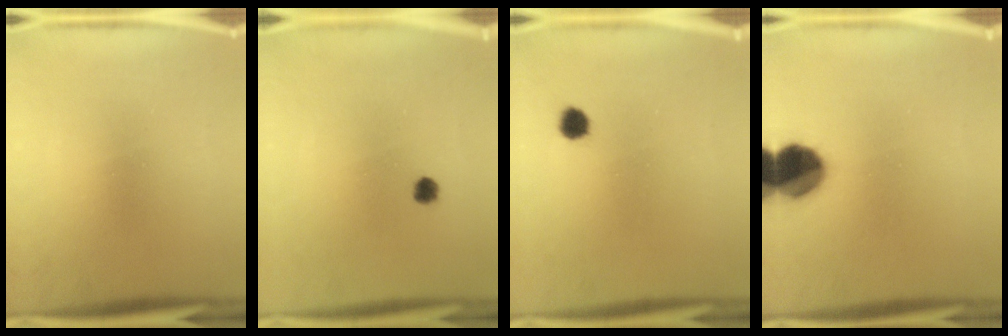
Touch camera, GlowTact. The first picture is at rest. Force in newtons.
{"total": 1.7}
{"total": 2.5}
{"total": 12.5}